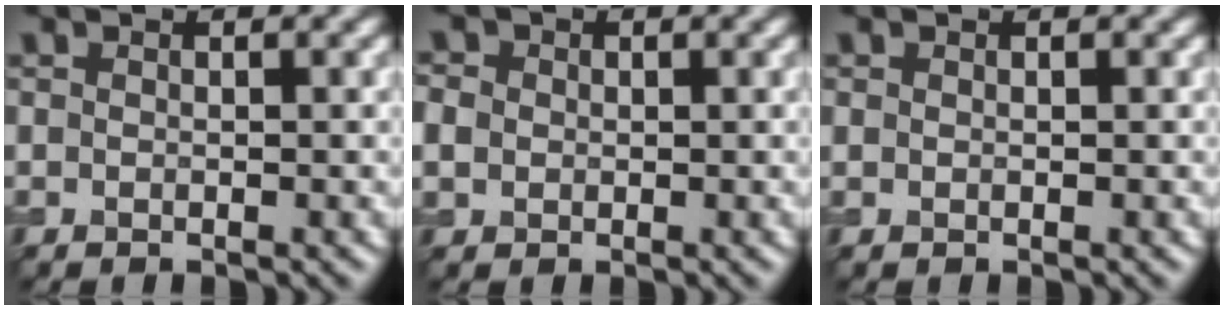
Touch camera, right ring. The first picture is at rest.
{"total": 2.4, "force": [0.3, 2.2, 1.0], "torque": [-0.025, 0.011, 0.001]}
{"total": 0.0}